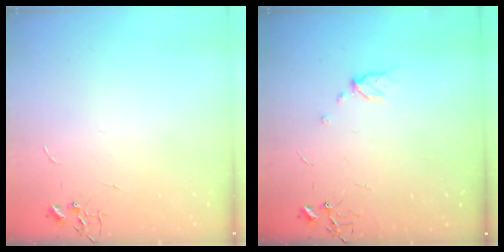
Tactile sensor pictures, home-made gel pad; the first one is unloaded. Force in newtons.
{"total": 5.9, "press": 5.9, "slide": 0.7}